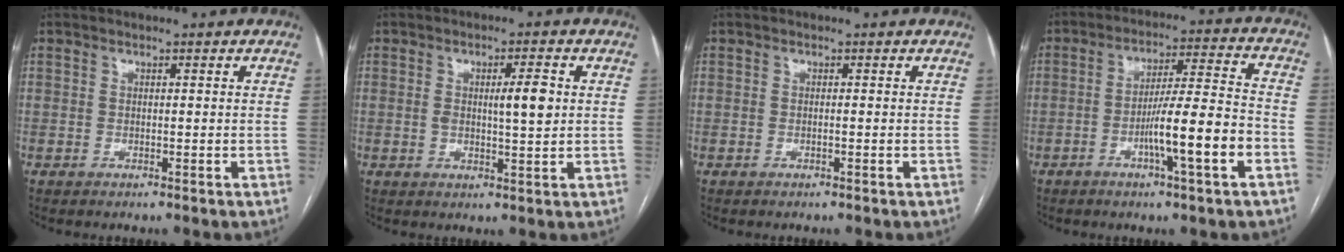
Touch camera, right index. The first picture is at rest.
{"total": 4.9, "force": [0.9, 0.9, 4.8], "torque": [-0.075, 0.003, 0.014]}
{"total": 0.0}
{"total": 11.2, "force": [-4.2, -0.1, 10.4], "torque": [-0.176, 0.006, -0.067]}